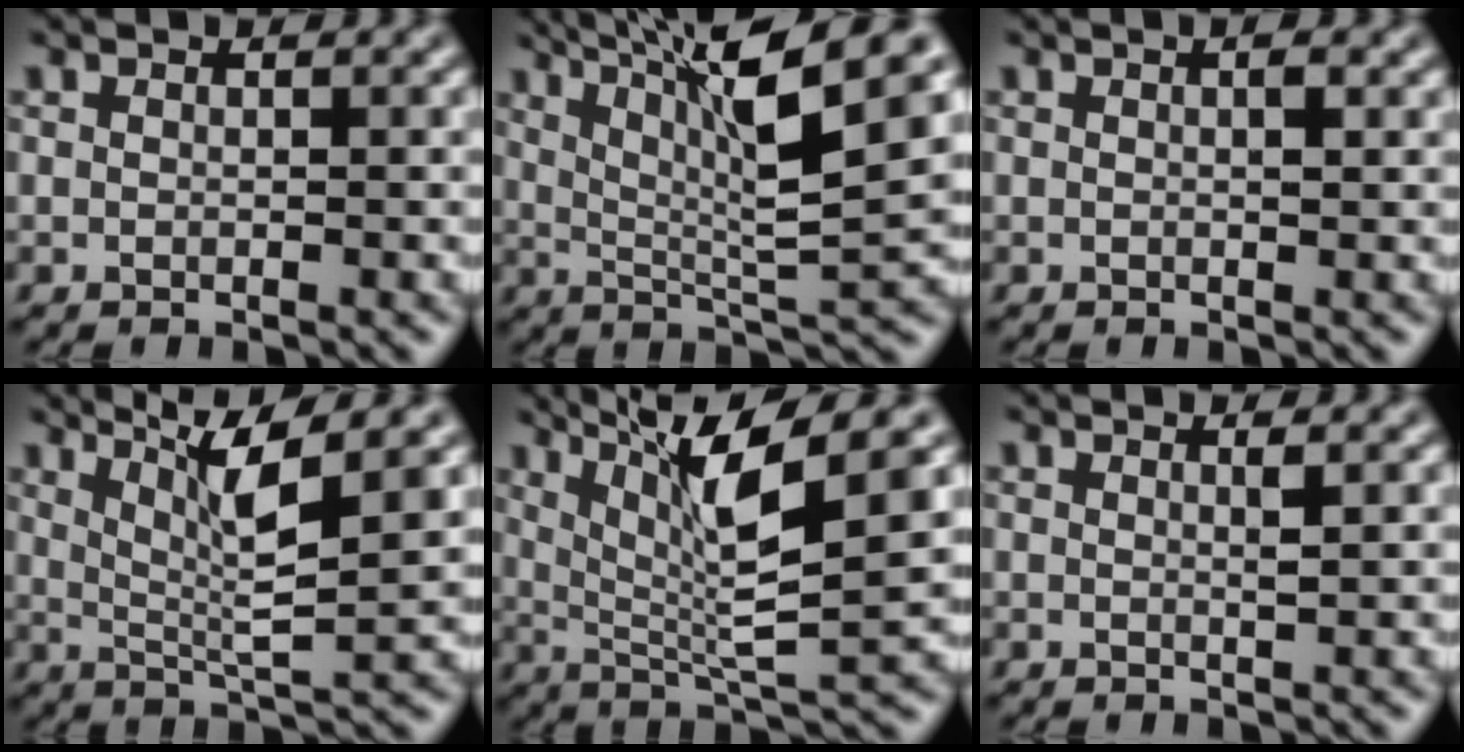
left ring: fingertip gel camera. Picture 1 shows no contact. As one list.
[{"total": 10.8, "force": [5.2, 2.1, 9.2], "torque": [-0.165, 0.014, 0.101]}, {"total": 1.2, "force": [0.4, 0.3, 1.1], "torque": [-0.006, 0.004, 0.003]}, {"total": 5.7, "force": [2.3, 0.9, 5.2], "torque": [-0.099, 0.002, 0.053]}, {"total": 9.2, "force": [3.5, 1.9, 8.2], "torque": [-0.156, 0.005, 0.079]}, {"total": 0.7, "force": [0.0, 0.0, 0.7], "torque": [-0.008, 0.002, 0.000]}]